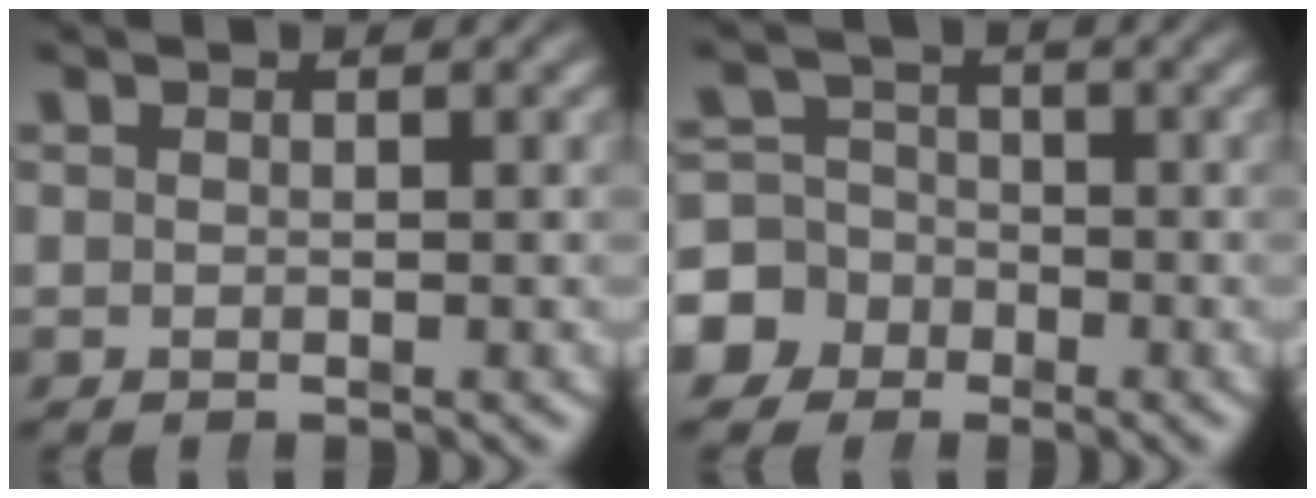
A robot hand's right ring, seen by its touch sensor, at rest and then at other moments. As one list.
[{"total": 7.6, "force": [-3.0, 6.7, 1.9], "torque": [-0.034, -0.029, -0.050]}]